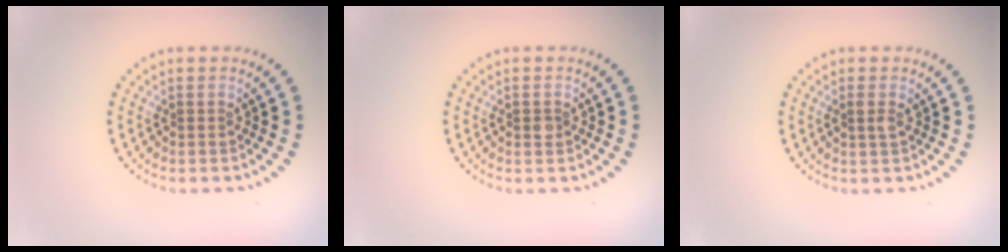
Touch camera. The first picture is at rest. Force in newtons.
{"total": 0.9, "press": 0.9, "slide": 0.2}
{"total": 0.9, "press": 0.9, "slide": 0.2}